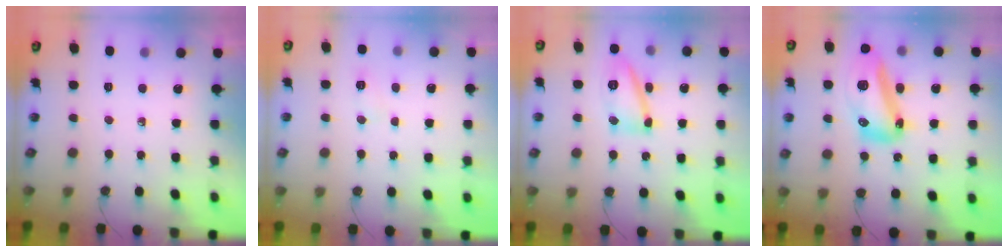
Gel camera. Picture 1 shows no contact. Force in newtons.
{"total": 6.6, "press": 5.7, "slide": 3.4}
{"total": 13.3, "press": 13.3, "slide": 1.2}
{"total": 16.4, "press": 16.3, "slide": 1.7}